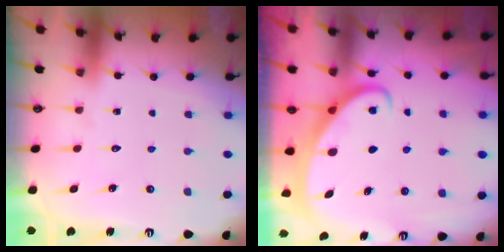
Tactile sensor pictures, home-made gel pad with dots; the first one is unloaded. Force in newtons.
{"total": 2.5, "press": 2.5, "slide": 0.3}